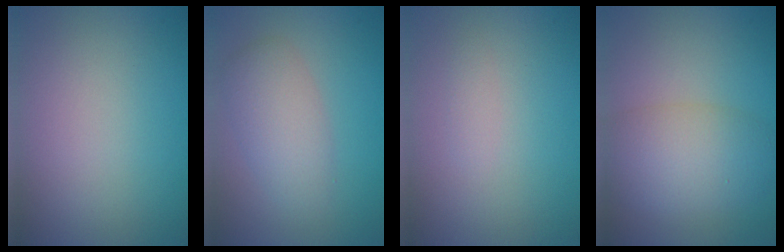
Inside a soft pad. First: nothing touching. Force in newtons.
{"total": 3.8, "press": 3.8, "slide": 0.1}
{"total": 0.6, "press": 0.6, "slide": 0.0}
{"total": 5.7, "press": 5.7, "slide": 0.3}